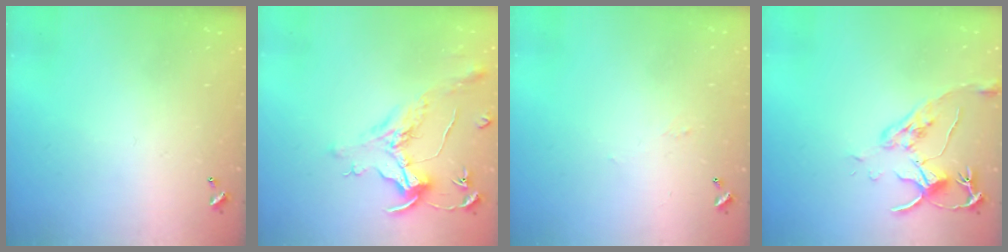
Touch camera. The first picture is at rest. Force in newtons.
{"total": 1.5, "press": 1.3, "slide": 0.7}
{"total": 0.9, "press": 0.7, "slide": 0.5}
{"total": 9.0, "press": 9.0, "slide": 0.9}